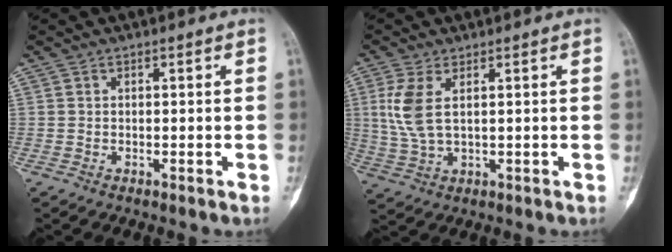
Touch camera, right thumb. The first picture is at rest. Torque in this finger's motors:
{"motor_torque": [0.79, 1.29, 0.71, 0.69, 0.05]}